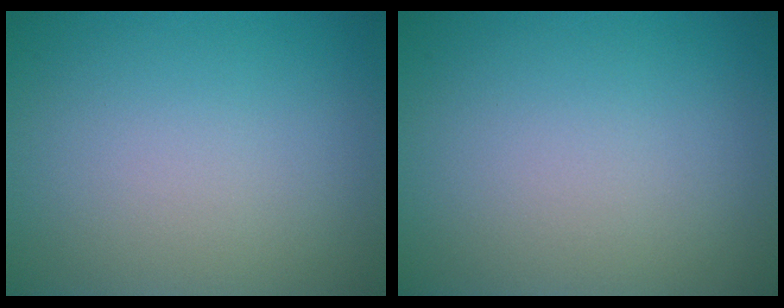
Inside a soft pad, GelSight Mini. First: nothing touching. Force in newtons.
{"total": 0.0}